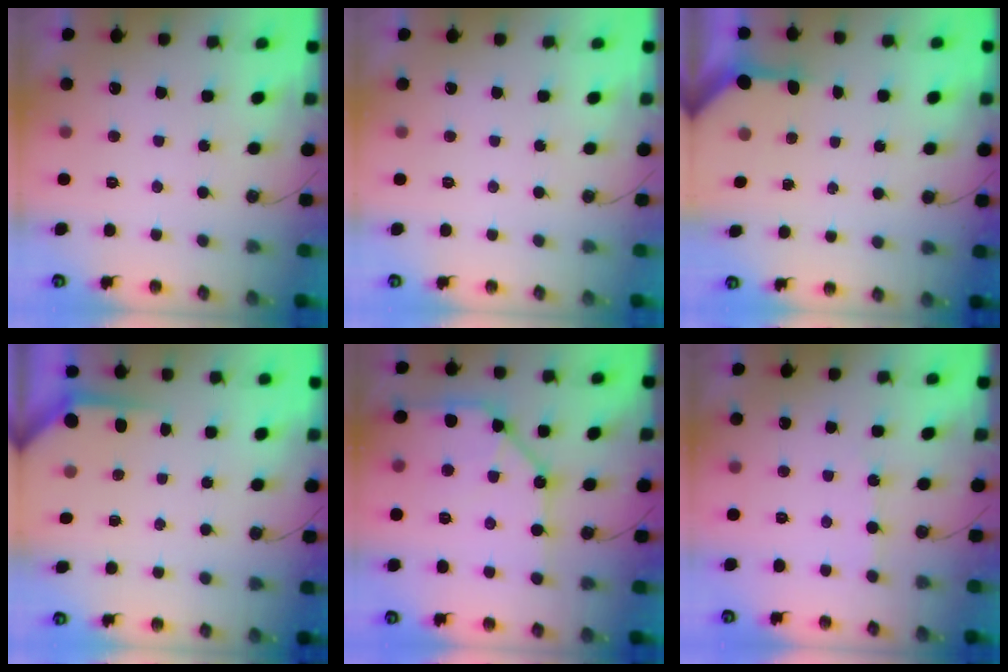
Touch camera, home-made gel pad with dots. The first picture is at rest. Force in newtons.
{"total": 0.0}
{"total": 3.4, "press": 3.4, "slide": 0.4}
{"total": 3.7, "press": 3.6, "slide": 0.3}
{"total": 14.9, "press": 14.8, "slide": 1.1}
{"total": 2.8, "press": 2.8, "slide": 0.4}